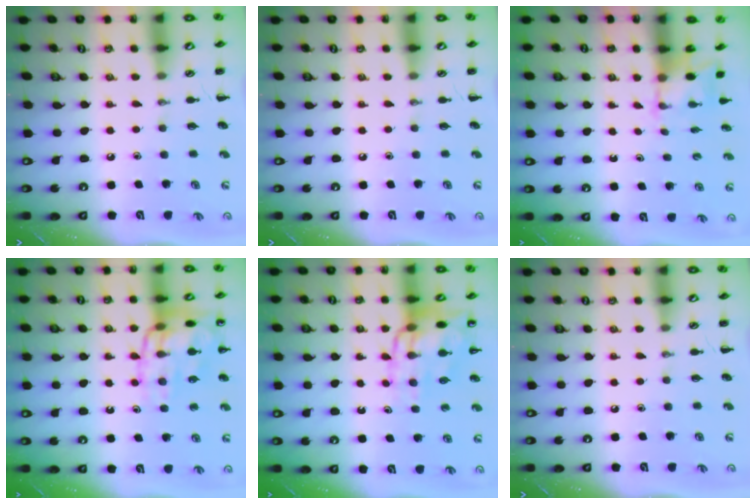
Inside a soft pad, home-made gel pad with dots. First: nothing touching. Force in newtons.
{"total": 0.0}
{"total": 1.7, "press": 1.6, "slide": 0.6}
{"total": 15.5, "press": 15.3, "slide": 1.9}
{"total": 12.9, "press": 12.5, "slide": 3.1}
{"total": 0.0}